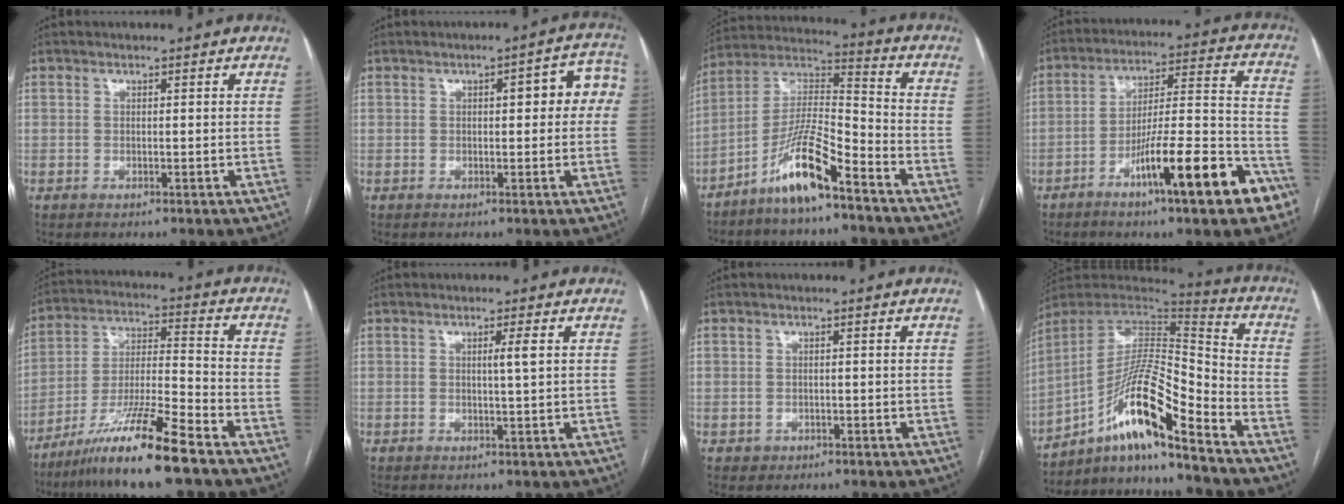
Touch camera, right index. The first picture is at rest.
{"total": 6.5, "force": [1.0, 2.3, 6.0], "torque": [-0.058, 0.031, 0.006]}
{"total": 11.7, "force": [-7.8, 1.3, 8.6], "torque": [-0.173, 0.007, -0.151]}
{"total": 17.7, "force": [-9.6, 1.8, 14.7], "torque": [-0.196, 0.009, -0.141]}
{"total": 13.9, "force": [-9.8, -0.2, 9.8], "torque": [-0.189, -0.020, -0.179]}
{"total": 1.9, "force": [0.4, -0.4, 1.8], "torque": [-0.030, -0.001, 0.007]}
{"total": 1.7, "force": [-0.7, 1.6, 0.0], "torque": [0.006, 0.008, -0.008]}
{"total": 16.9, "force": [-10.7, 1.1, 13.1], "torque": [-0.244, 0.010, -0.188]}